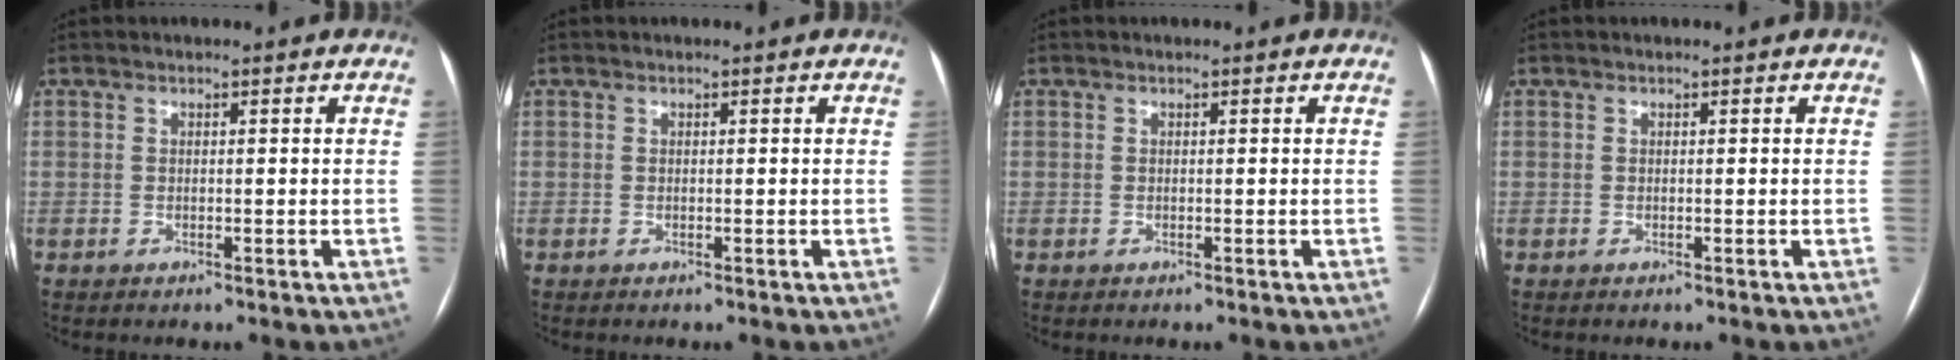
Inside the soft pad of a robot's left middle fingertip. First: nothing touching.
{"total": 0.0}
{"total": 0.0}
{"total": 0.0}